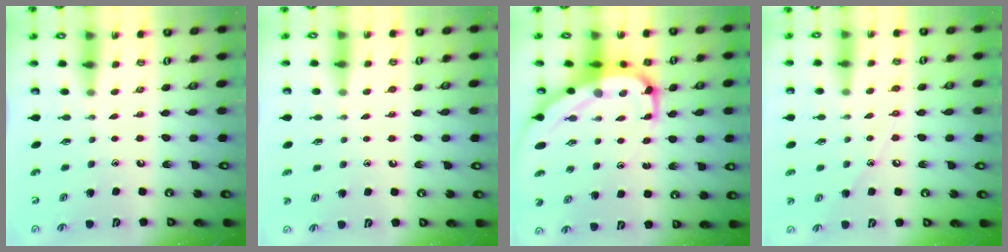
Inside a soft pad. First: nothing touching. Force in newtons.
{"total": 3.7, "press": 3.6, "slide": 0.4}
{"total": 10.9, "press": 10.8, "slide": 1.1}
{"total": 6.5, "press": 6.5, "slide": 0.3}